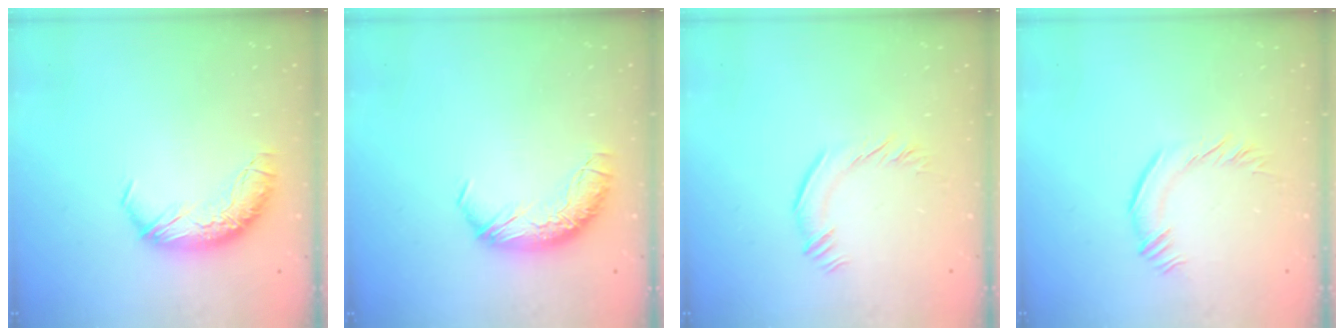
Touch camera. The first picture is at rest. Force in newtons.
{"total": 0.0}
{"total": 2.5, "press": 2.3, "slide": 0.9}
{"total": 1.8, "press": 1.6, "slide": 0.7}